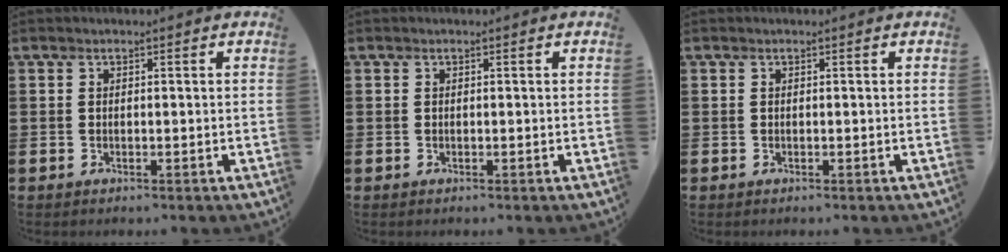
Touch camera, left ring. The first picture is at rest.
{"total": 0.0}
{"total": 0.0}